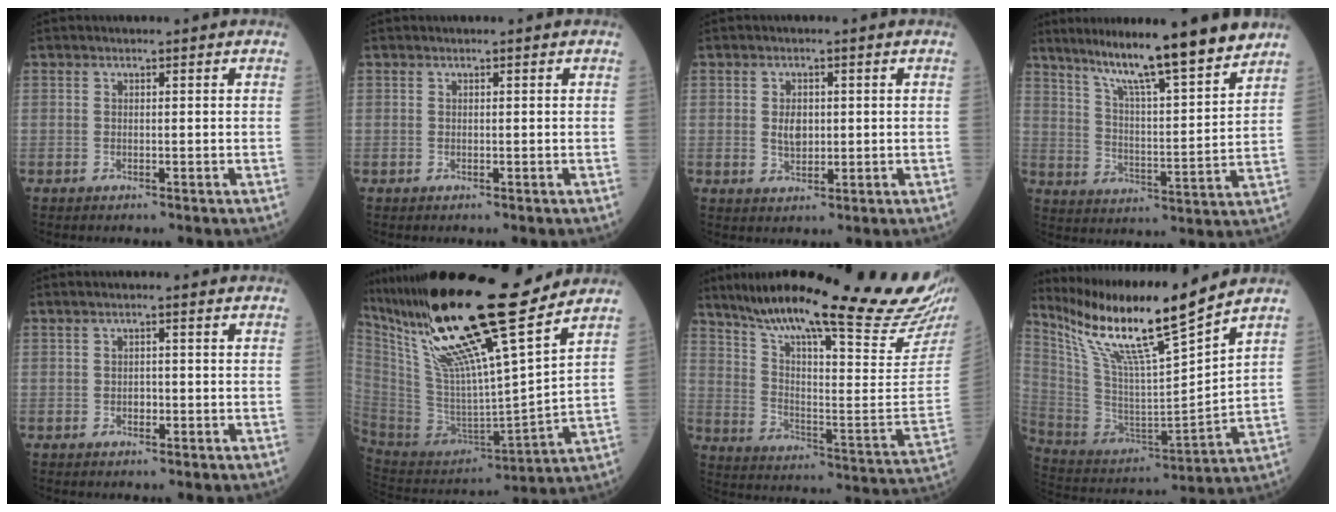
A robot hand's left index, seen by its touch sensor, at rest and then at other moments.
{"total": 0.0}
{"total": 2.9, "force": [0.3, 2.0, 2.1], "torque": [-0.040, 0.001, 0.009]}
{"total": 15.9, "force": [13.2, -0.2, 8.9], "torque": [-0.140, -0.001, 0.203]}
{"total": 1.1, "force": [-0.2, 0.6, 0.9], "torque": [-0.015, 0.002, -0.005]}
{"total": 24.9, "force": [18.4, 1.3, 16.7], "torque": [-0.307, -0.003, 0.333]}
{"total": 30.1, "force": [25.2, 1.4, 16.3], "torque": [-0.263, -0.080, 0.341]}
{"total": 17.1, "force": [13.6, -0.7, 10.4], "torque": [-0.199, -0.010, 0.257]}